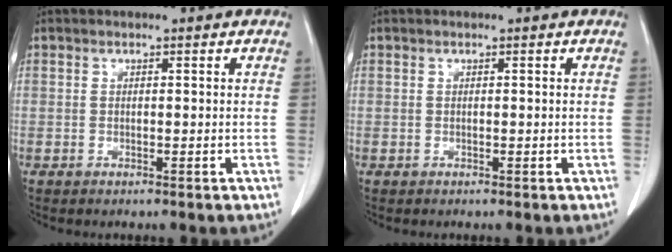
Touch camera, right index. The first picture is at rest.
{"total": 0.0}